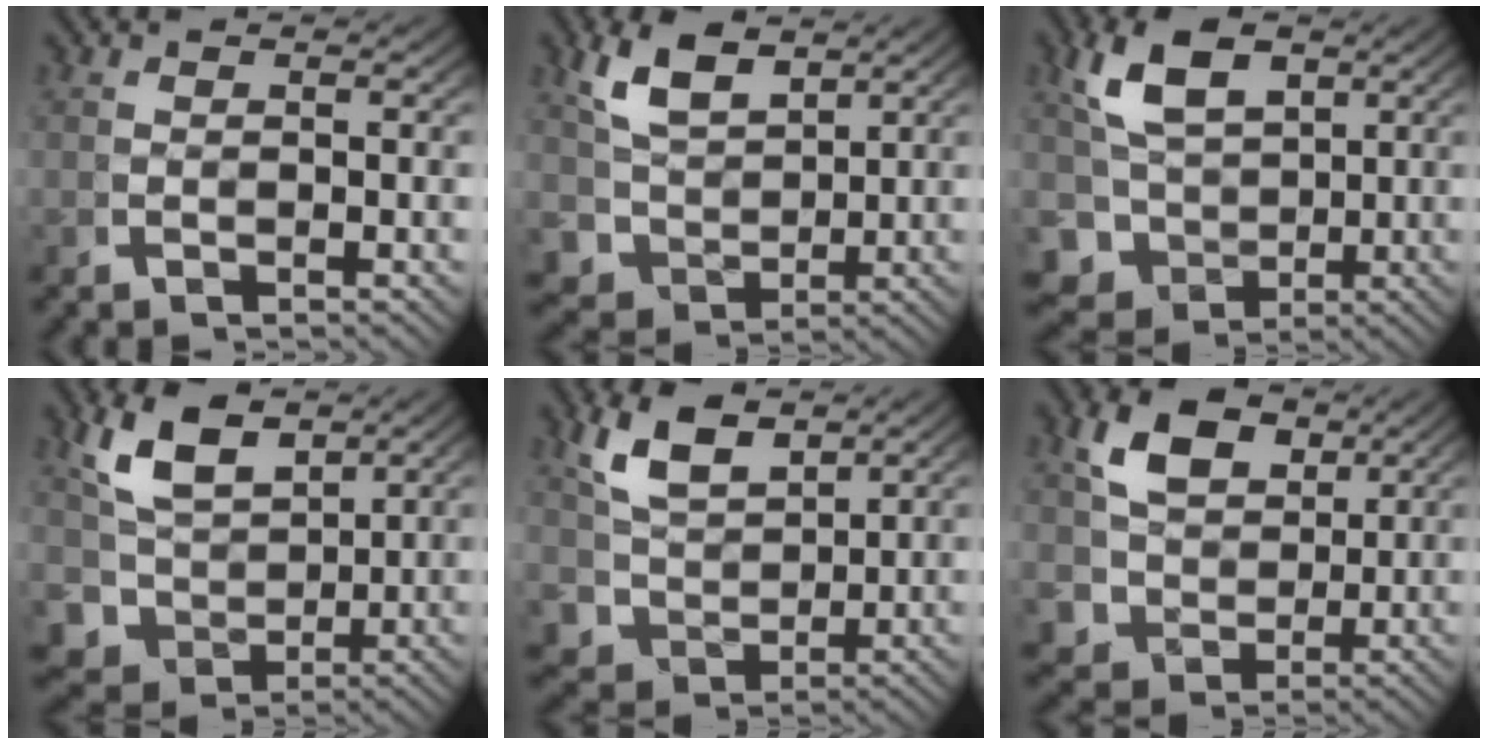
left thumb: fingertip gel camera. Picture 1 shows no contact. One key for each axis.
{"total": 5.6, "fx": 1.4, "fy": 4.6, "fz": 2.8, "tx": -0.082, "ty": -0.032, "tz": 0.045}
{"total": 9.1, "fx": -0.9, "fy": 7.9, "fz": 4.4, "tx": -0.117, "ty": -0.055, "tz": 0.010}
{"total": 7.7, "fx": 0.4, "fy": 6.6, "fz": 4.0, "tx": -0.107, "ty": -0.045, "tz": 0.030}
{"total": 5.4, "fx": 1.9, "fy": 4.2, "fz": 2.7, "tx": -0.081, "ty": -0.027, "tz": 0.053}
{"total": 7.2, "fx": 1.5, "fy": 6.2, "fz": 3.4, "tx": -0.087, "ty": -0.035, "tz": 0.037}